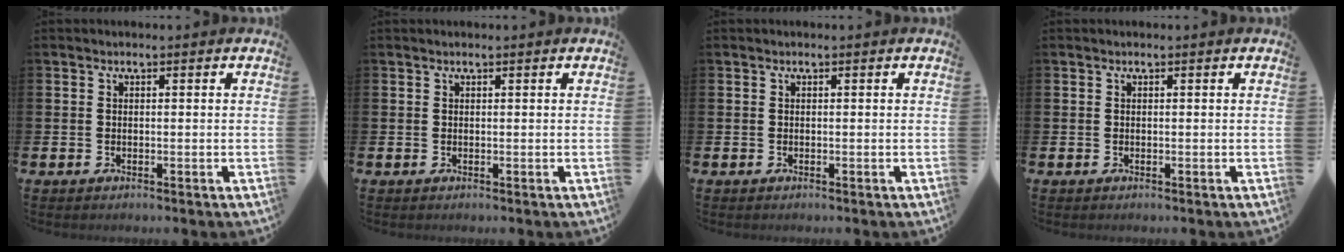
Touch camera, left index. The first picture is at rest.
{"total": 0.0}
{"total": 0.0}
{"total": 0.0}